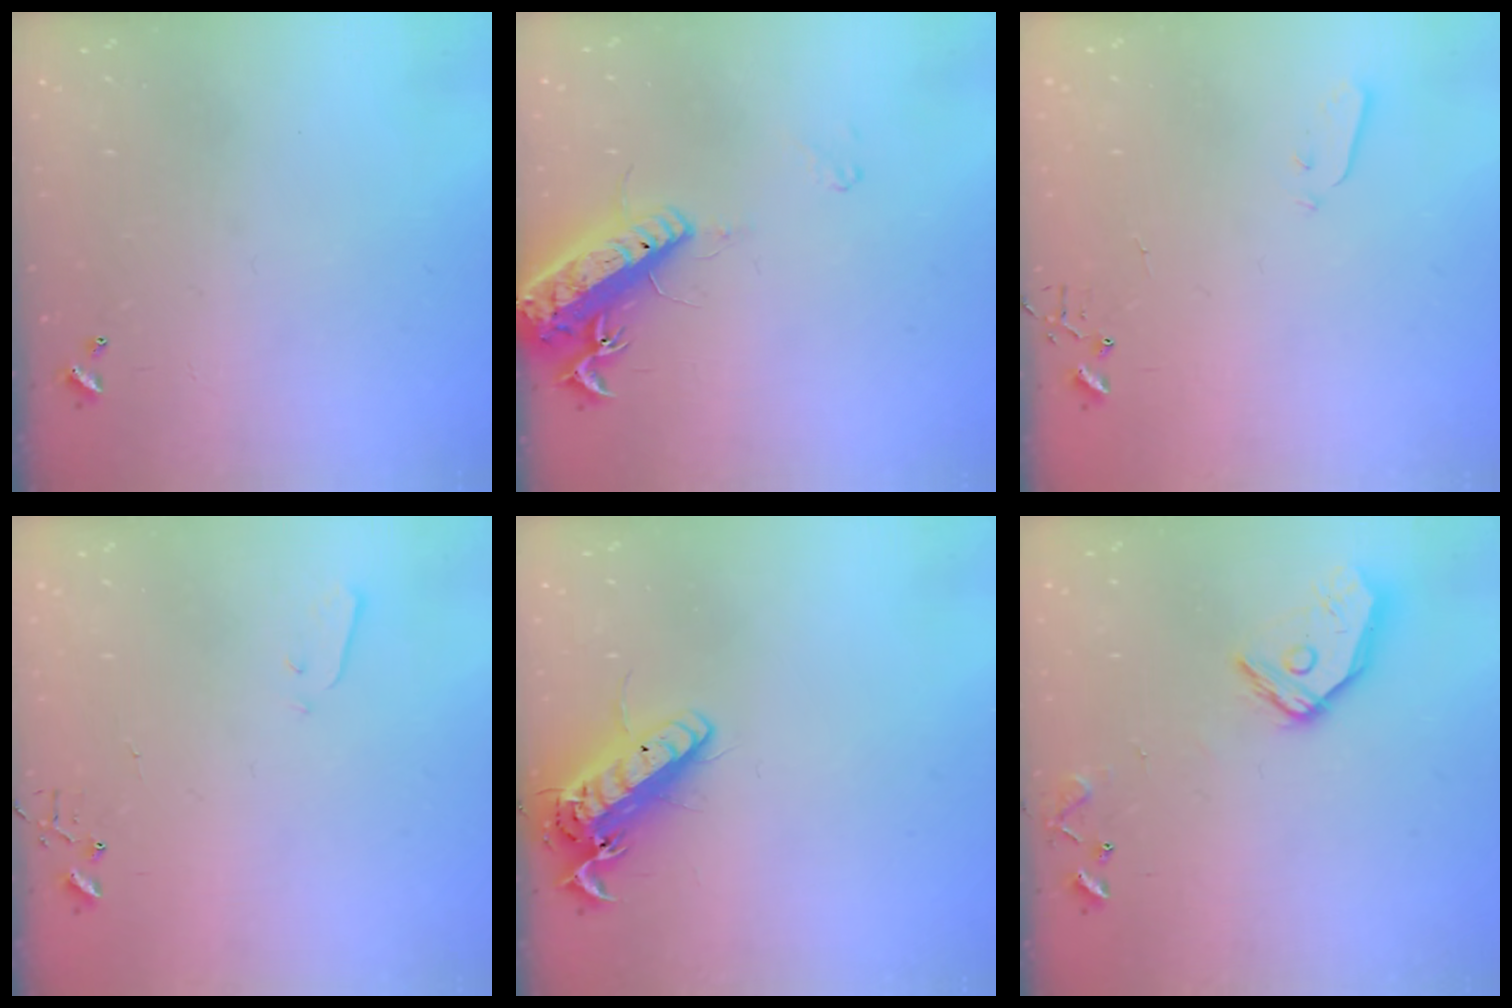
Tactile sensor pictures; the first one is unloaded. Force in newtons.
{"total": 15.7, "press": 15.3, "slide": 3.5}
{"total": 2.5, "press": 2.5, "slide": 0.4}
{"total": 1.9, "press": 1.9, "slide": 0.4}
{"total": 15.7, "press": 15.3, "slide": 3.3}
{"total": 12.2, "press": 12.2, "slide": 1.1}